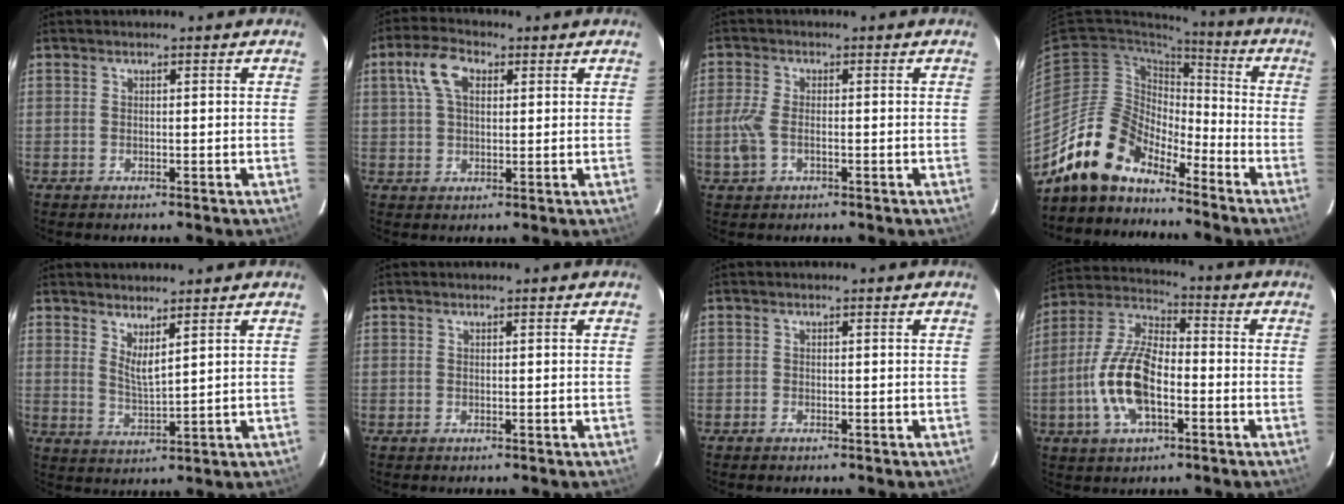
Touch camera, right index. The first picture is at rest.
{"total": 7.0, "force": [2.5, 4.1, 5.2], "torque": [-0.106, 0.024, 0.045]}
{"total": 5.0, "force": [-1.3, 2.7, 4.0], "torque": [-0.096, -0.001, -0.026]}
{"total": 13.8, "force": [-11.5, 6.1, 4.6], "torque": [-0.094, 0.022, -0.218]}
{"total": 4.1, "force": [3.0, 0.4, 2.7], "torque": [-0.049, -0.012, 0.051]}
{"total": 0.0}
{"total": 0.7, "force": [-0.6, 0.3, 0.2], "torque": [-0.005, 0.000, -0.013]}
{"total": 14.4, "force": [-4.0, 6.7, 12.1], "torque": [-0.258, 0.005, -0.079]}